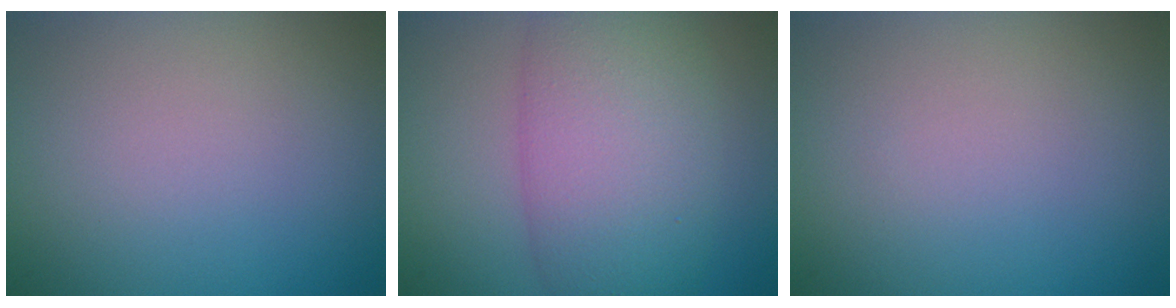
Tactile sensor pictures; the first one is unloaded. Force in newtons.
{"total": 9.0, "press": 8.9, "slide": 0.3}
{"total": 0.0}